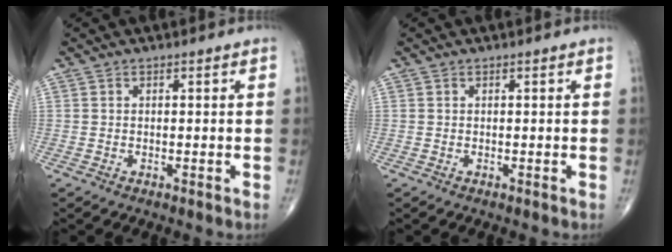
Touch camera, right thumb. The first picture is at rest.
{"total": 0.0}